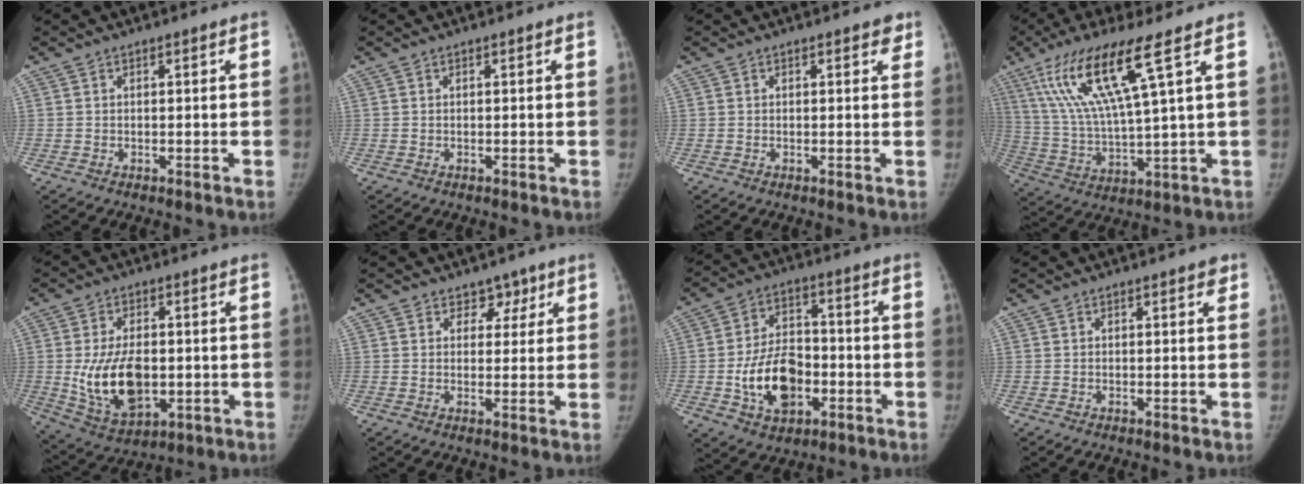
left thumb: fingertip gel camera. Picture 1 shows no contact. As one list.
[{"total": 0.0}, {"total": 1.6, "force": [1.0, 0.8, 0.9], "torque": [0.005, -0.002, 0.007]}, {"total": 15.9, "force": [7.8, 1.2, 13.8], "torque": [-0.295, -0.028, 0.155]}, {"total": 13.7, "force": [-1.0, 8.1, 11.0], "torque": [-0.184, -0.008, 0.001]}, {"total": 3.6, "force": [2.3, 2.7, 0.8], "torque": [0.019, -0.011, 0.030]}, {"total": 13.9, "force": [-3.6, 9.2, 9.7], "torque": [-0.138, 0.020, -0.058]}, {"total": 1.2, "force": [0.7, 0.6, 0.9], "torque": [-0.003, 0.000, 0.005]}]